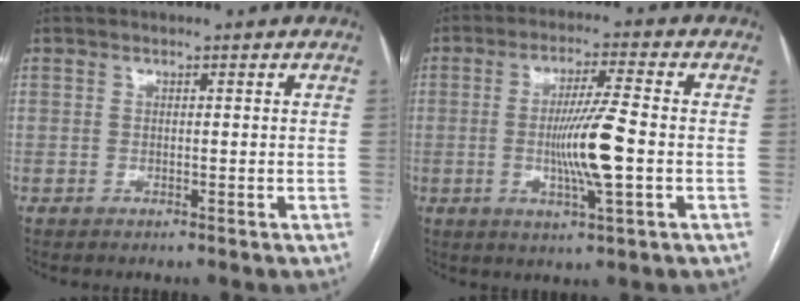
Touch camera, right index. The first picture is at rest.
{"total": 9.2, "force": [-1.3, 0.0, 9.1], "torque": [-0.169, -0.007, -0.025]}